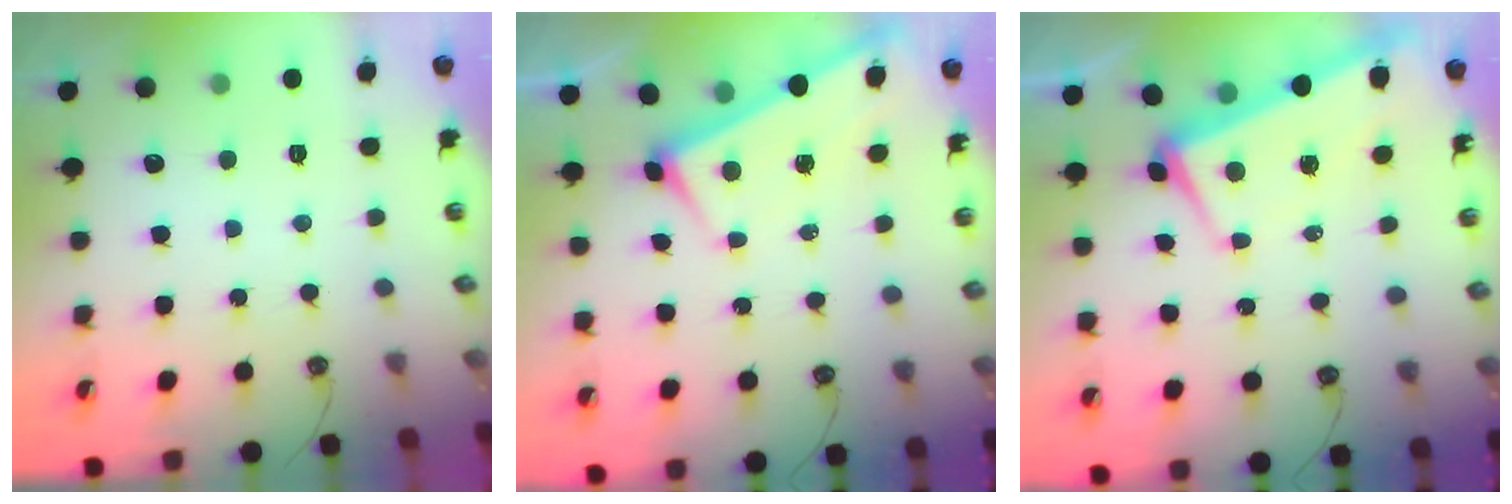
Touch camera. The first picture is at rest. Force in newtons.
{"total": 2.4, "press": 2.4, "slide": 0.1}
{"total": 1.6, "press": 1.3, "slide": 0.9}